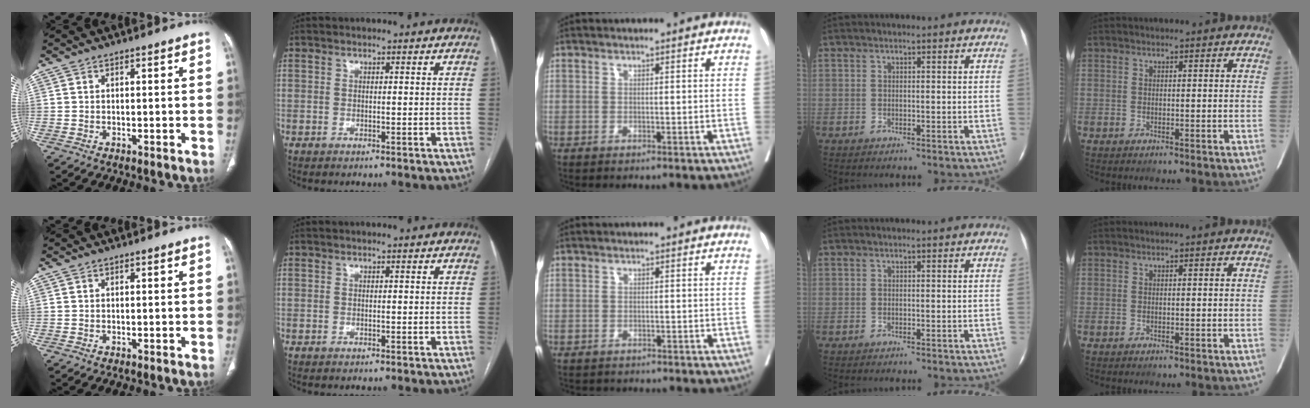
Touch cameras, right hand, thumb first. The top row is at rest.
{"middle": {"total": 2.2, "force": [-1.9, 1.1, 0.1], "torque": [-0.011, -0.002, -0.030]}}